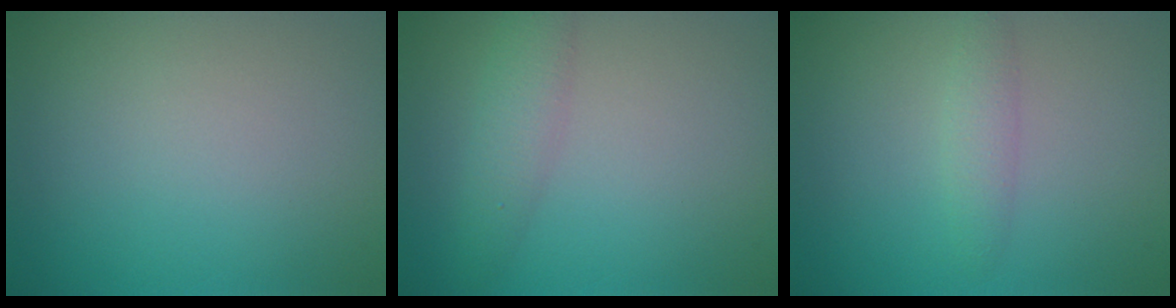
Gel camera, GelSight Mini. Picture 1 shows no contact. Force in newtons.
{"total": 2.5, "press": 2.5, "slide": 0.0}
{"total": 1.5, "press": 1.5, "slide": 0.0}